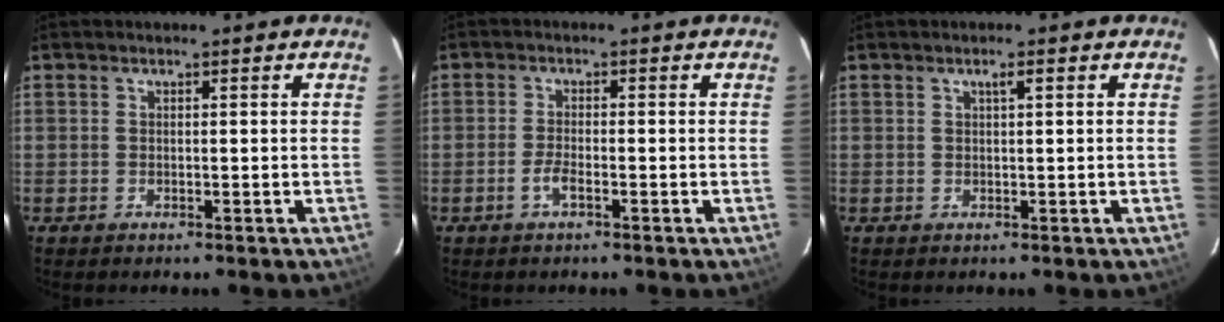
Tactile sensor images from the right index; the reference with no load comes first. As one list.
[{"total": 2.3, "force": [-1.4, 0.5, 1.8], "torque": [-0.045, 0.000, -0.029]}, {"total": 1.2, "force": [0.5, 0.1, 1.0], "torque": [-0.018, 0.005, 0.010]}]